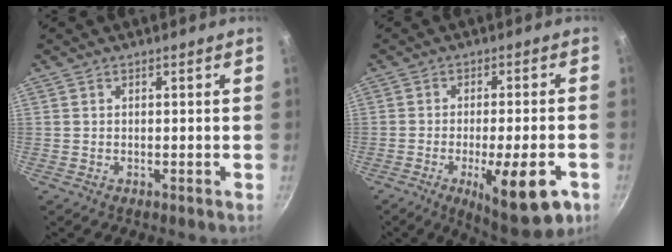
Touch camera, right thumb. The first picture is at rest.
{"total": 14.4, "force": [-5.7, 3.9, 12.6], "torque": [-0.162, 0.007, -0.076]}